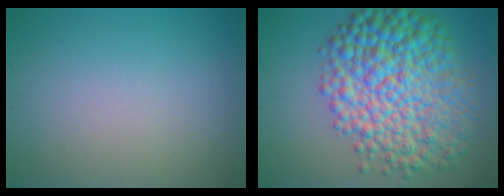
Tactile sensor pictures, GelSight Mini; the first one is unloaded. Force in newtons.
{"total": 11.2, "press": 11.2, "slide": 0.0}